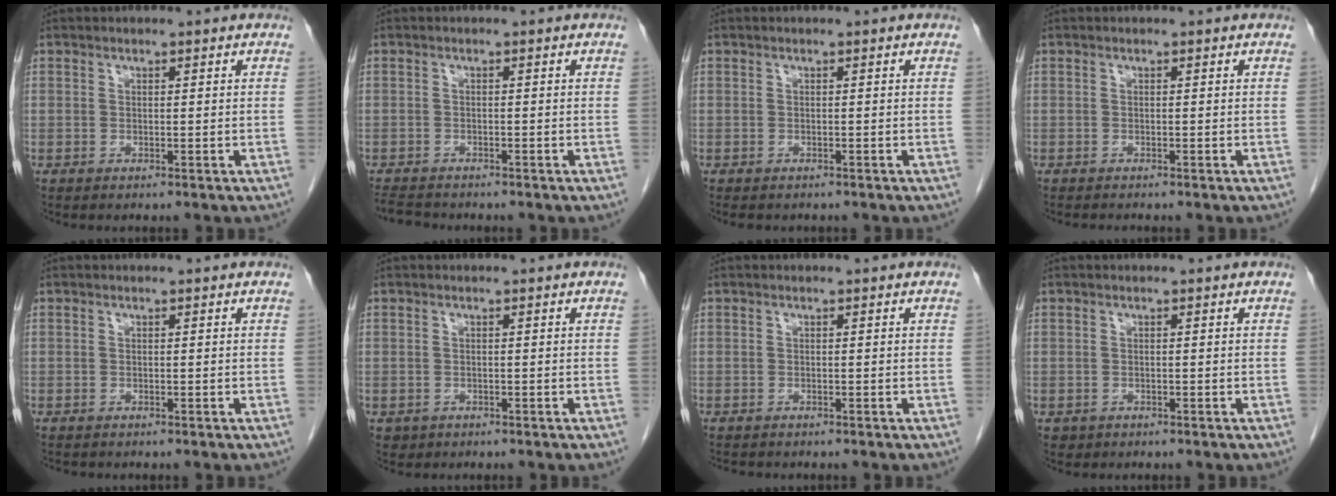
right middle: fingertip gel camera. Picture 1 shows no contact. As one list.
[{"total": 3.9, "force": [-3.7, 0.8, 0.9], "torque": [-0.019, -0.014, -0.061]}, {"total": 3.4, "force": [-2.8, 1.4, 1.2], "torque": [-0.014, -0.005, -0.033]}, {"total": 1.0, "force": [-1.0, -0.1, 0.3], "torque": [-0.010, -0.004, -0.014]}, {"total": 0.7, "force": [-0.6, 0.2, 0.2], "torque": [-0.008, 0.000, -0.009]}, {"total": 1.1, "force": [-0.5, 1.0, 0.2], "torque": [-0.008, 0.004, 0.001]}, {"total": 1.5, "force": [-1.4, 0.5, 0.5], "torque": [-0.013, -0.004, -0.016]}, {"total": 0.8, "force": [-0.3, 0.7, 0.1], "torque": [-0.008, 0.003, 0.001]}]